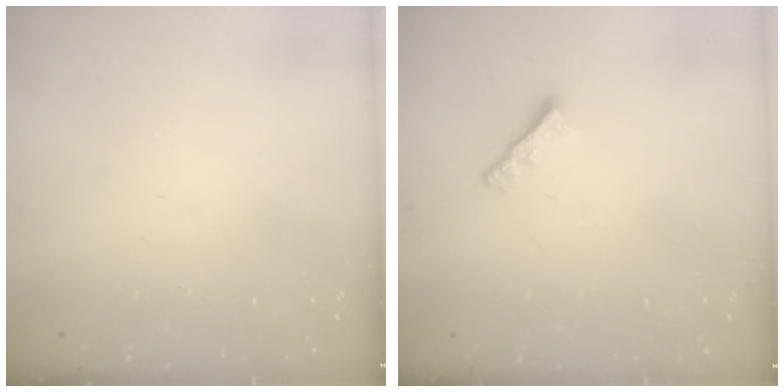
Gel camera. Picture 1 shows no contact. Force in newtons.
{"total": 2.2, "press": 2.1, "slide": 0.6}